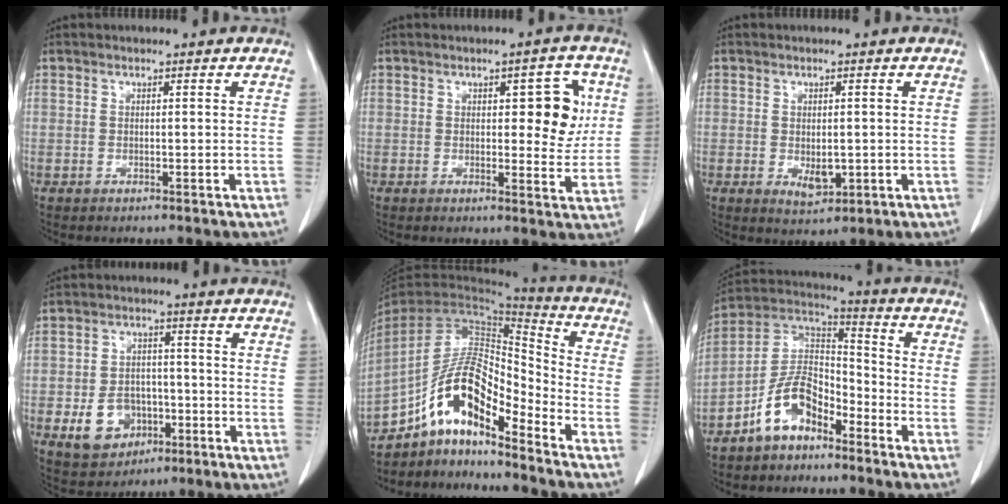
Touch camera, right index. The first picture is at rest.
{"total": 6.6, "force": [1.7, 2.7, 5.8], "torque": [-0.063, 0.006, 0.022]}
{"total": 3.4, "force": [-0.5, 1.8, 2.8], "torque": [-0.046, -0.007, 0.002]}
{"total": 8.0, "force": [-2.8, 6.3, 4.1], "torque": [-0.078, 0.011, -0.037]}
{"total": 14.2, "force": [-9.6, 3.8, 9.7], "torque": [-0.179, 0.038, -0.170]}
{"total": 9.7, "force": [-6.2, 4.8, 5.7], "torque": [-0.116, 0.031, -0.122]}